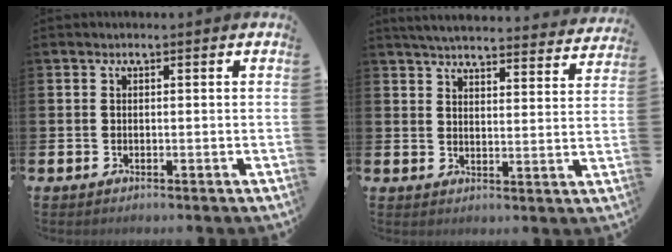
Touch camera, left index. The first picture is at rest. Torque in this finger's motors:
{"motor_torque": [0.89, -1.24, 0.41, 0.10]}